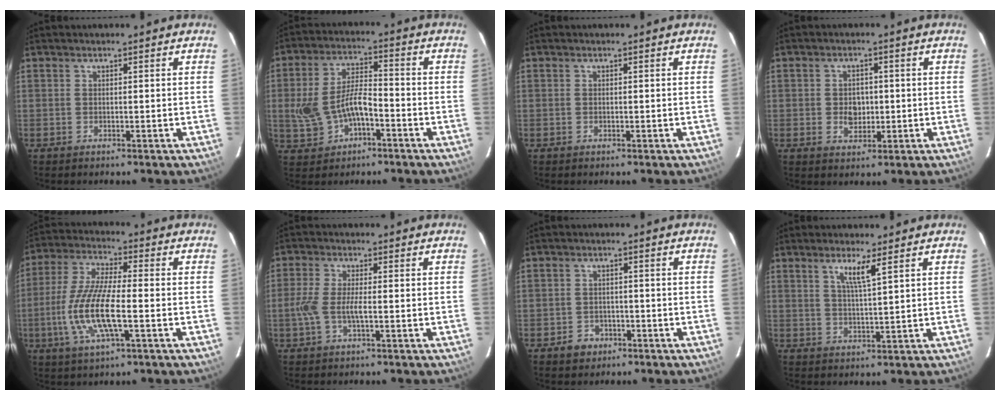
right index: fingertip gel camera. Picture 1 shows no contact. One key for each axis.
{"total": 9.7, "fx": -3.0, "fy": 5.0, "fz": 7.7, "tx": -0.164, "ty": 0.010, "tz": -0.043}
{"total": 0.0}
{"total": 4.1, "fx": -0.4, "fy": 3.3, "fz": 2.4, "tx": -0.040, "ty": 0.004, "tz": -0.003}
{"total": 13.6, "fx": -3.3, "fy": 3.2, "fz": 12.8, "tx": -0.268, "ty": -0.009, "tz": -0.066}
{"total": 5.3, "fx": -1.2, "fy": 1.2, "fz": 5.0, "tx": -0.109, "ty": -0.001, "tz": -0.025}
{"total": 3.8, "fx": -2.0, "fy": 3.2, "fz": 0.5, "tx": -0.019, "ty": 0.011, "tz": -0.028}
{"total": 4.1, "fx": 2.3, "fy": -0.4, "fz": 3.4, "tx": -0.065, "ty": -0.005, "tz": 0.042}